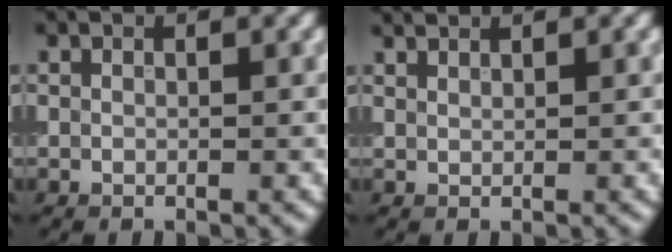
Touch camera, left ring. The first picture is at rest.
{"total": 1.1, "force": [1.0, 0.1, 0.3], "torque": [-0.008, 0.001, 0.017]}